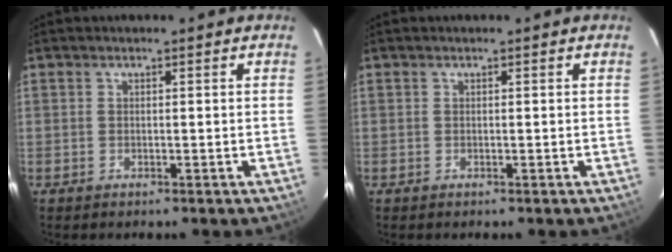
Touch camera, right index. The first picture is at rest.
{"total": 0.0}